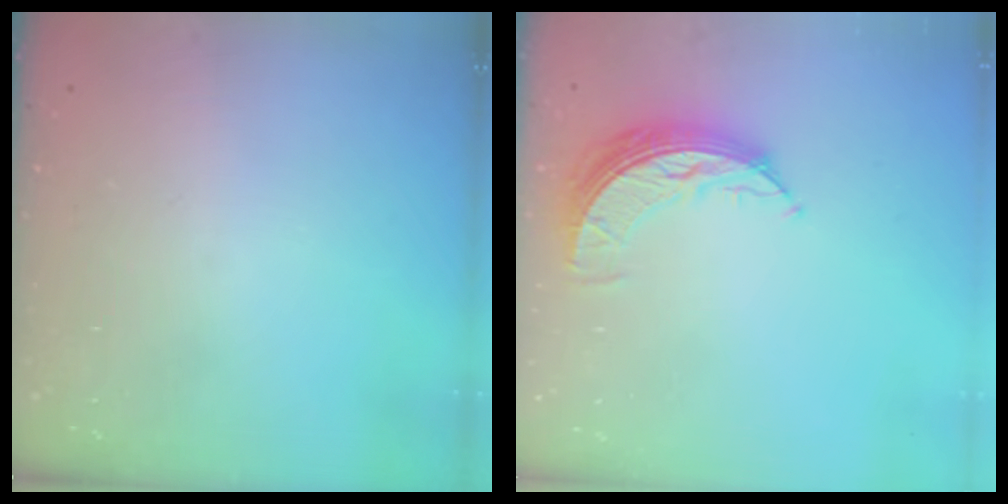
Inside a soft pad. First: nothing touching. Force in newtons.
{"total": 8.4, "press": 8.4, "slide": 0.7}